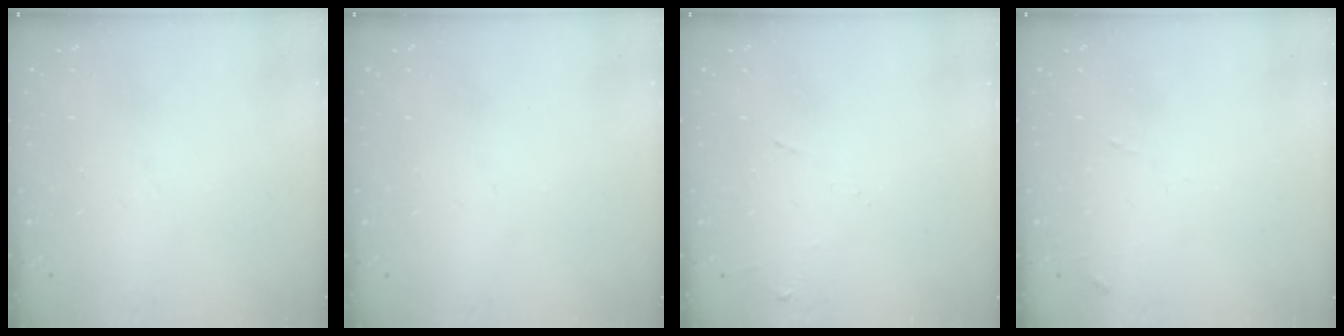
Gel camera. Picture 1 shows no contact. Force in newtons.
{"total": 0.0}
{"total": 5.9, "press": 5.8, "slide": 0.7}
{"total": 6.3, "press": 6.3, "slide": 0.5}